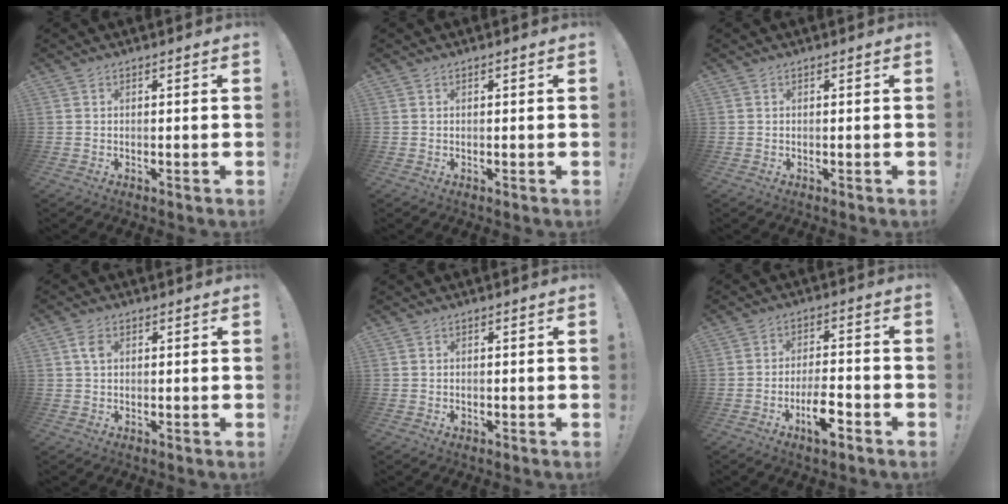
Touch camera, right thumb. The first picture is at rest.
{"total": 0.0}
{"total": 0.0}
{"total": 3.2, "force": [1.1, 2.0, 2.2], "torque": [-0.039, 0.002, 0.018]}
{"total": 0.5, "force": [-0.2, 0.4, 0.0], "torque": [0.004, -0.001, -0.006]}
{"total": 8.9, "force": [-4.4, 3.0, 7.1], "torque": [-0.125, 0.016, -0.077]}